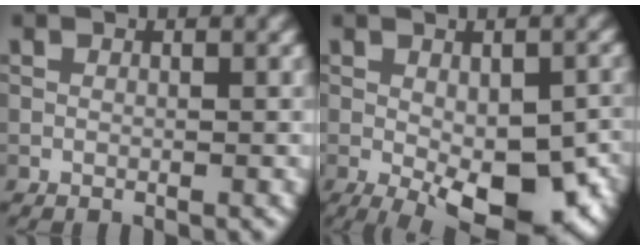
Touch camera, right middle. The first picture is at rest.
{"total": 11.0, "force": [-3.9, 5.0, 9.0], "torque": [-0.136, -0.034, -0.041]}